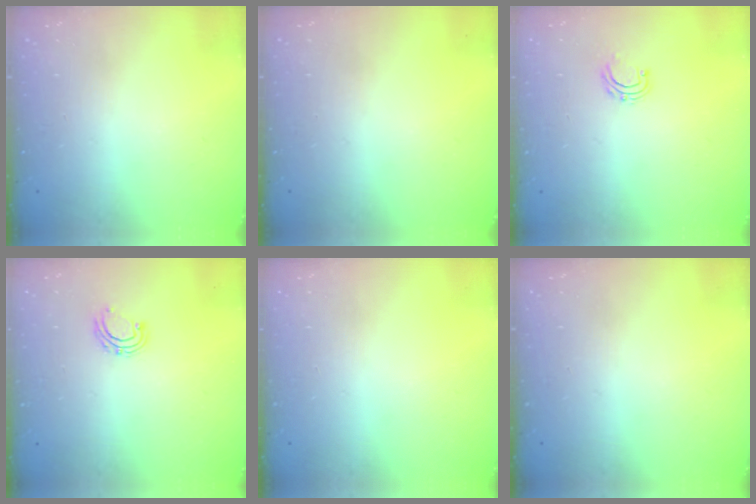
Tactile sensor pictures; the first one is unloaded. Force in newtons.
{"total": 0.0}
{"total": 5.9, "press": 5.9, "slide": 0.5}
{"total": 5.5, "press": 5.4, "slide": 1.1}
{"total": 0.0}
{"total": 0.0}